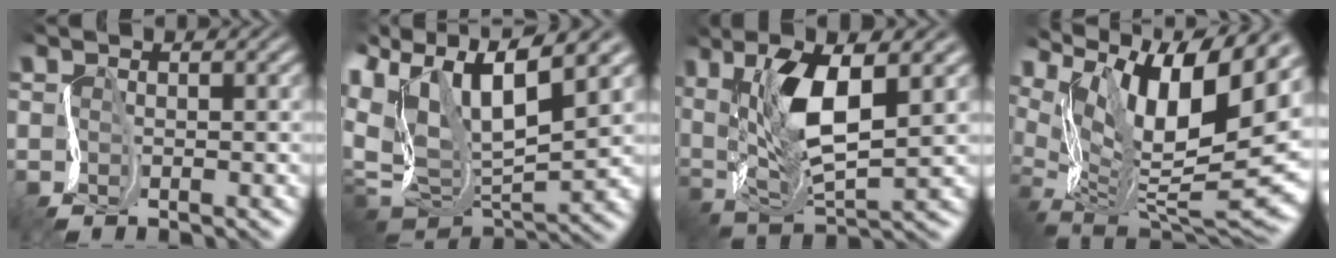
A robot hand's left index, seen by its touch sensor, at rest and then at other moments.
{"total": 12.2, "force": [5.7, 6.4, 8.7], "torque": [-0.189, 0.006, 0.109]}
{"total": 9.2, "force": [3.4, 3.1, 7.9], "torque": [-0.154, 0.001, 0.064]}
{"total": 15.0, "force": [6.0, 5.5, 12.6], "torque": [-0.215, 0.021, 0.116]}